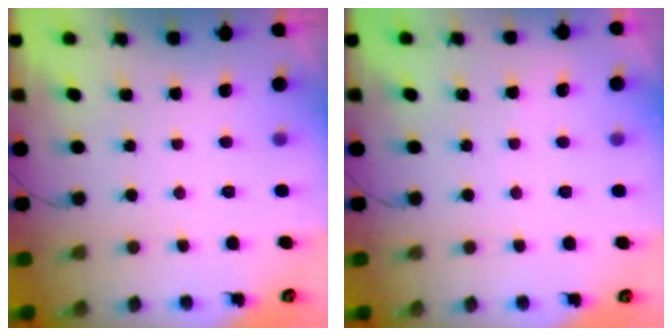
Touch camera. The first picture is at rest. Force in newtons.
{"total": 2.5, "press": 2.5, "slide": 0.3}